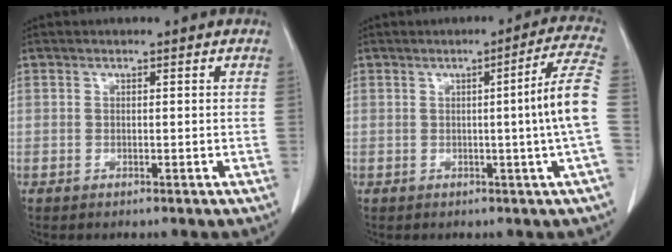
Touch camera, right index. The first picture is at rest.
{"total": 8.0, "force": [-0.6, -2.1, 7.8], "torque": [-0.098, -0.002, -0.008]}